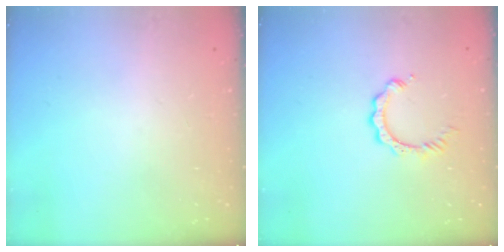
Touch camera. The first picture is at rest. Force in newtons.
{"total": 4.3, "press": 4.3, "slide": 0.2}